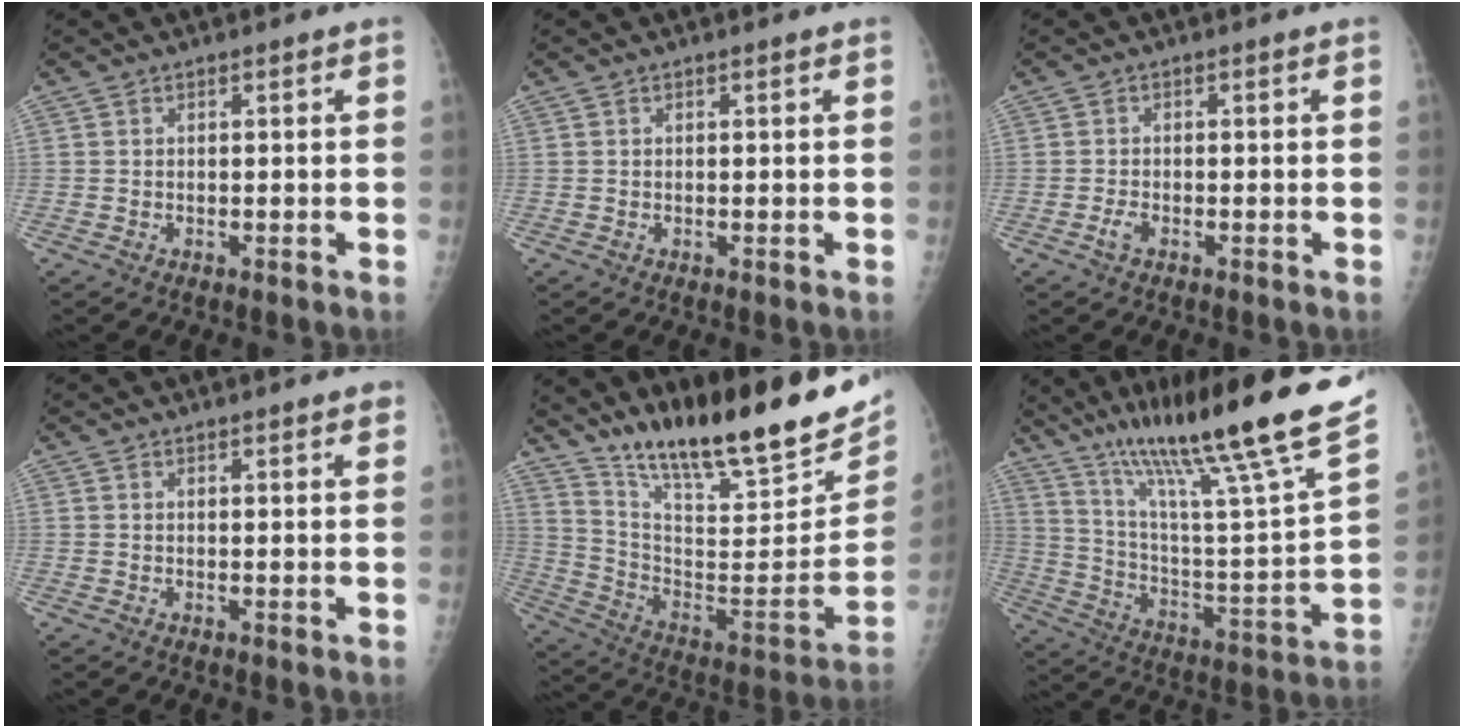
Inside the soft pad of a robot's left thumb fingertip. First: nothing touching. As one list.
[{"total": 0.0}, {"total": 1.7, "force": [-0.9, 0.8, 1.2], "torque": [-0.028, 0.004, -0.019]}, {"total": 2.4, "force": [2.0, 0.4, 1.3], "torque": [-0.009, -0.003, 0.021]}, {"total": 27.8, "force": [20.5, 6.3, 17.6], "torque": [-0.247, -0.092, 0.331]}, {"total": 30.6, "force": [20.7, 2.6, 22.4], "torque": [-0.352, -0.063, 0.335]}]